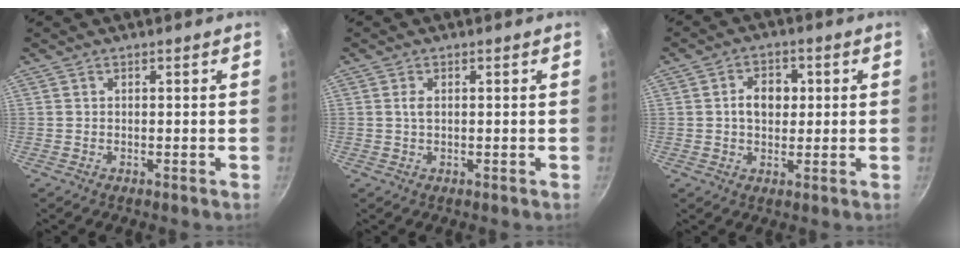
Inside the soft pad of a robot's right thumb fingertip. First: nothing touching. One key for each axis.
{"total": 1.3, "fx": 0.2, "fy": 0.6, "fz": 1.1, "tx": -0.022, "ty": 0.001, "tz": 0.003}
{"total": 6.2, "fx": 0.7, "fy": 4.6, "fz": 4.0, "tx": -0.037, "ty": 0.007, "tz": 0.004}